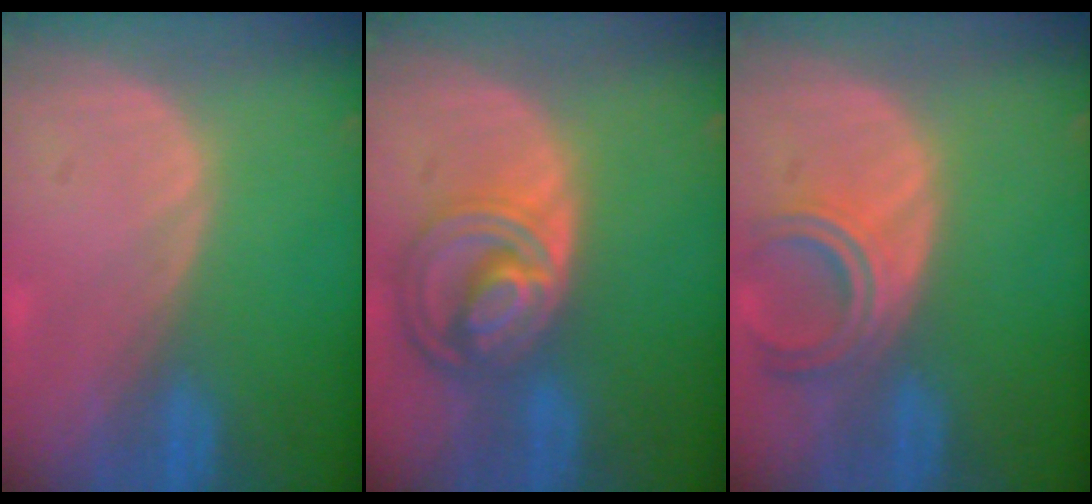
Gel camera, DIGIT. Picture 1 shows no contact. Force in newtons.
{"total": 8.6, "press": 7.4, "slide": 4.4}
{"total": 5.6, "press": 5.1, "slide": 2.2}